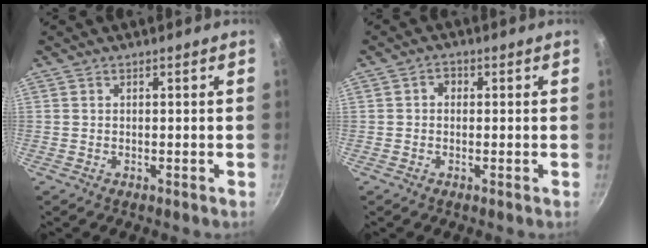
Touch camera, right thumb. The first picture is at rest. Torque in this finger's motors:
{"motor_torque": [0.39, 0.70, 0.44, 0.25, -0.04]}